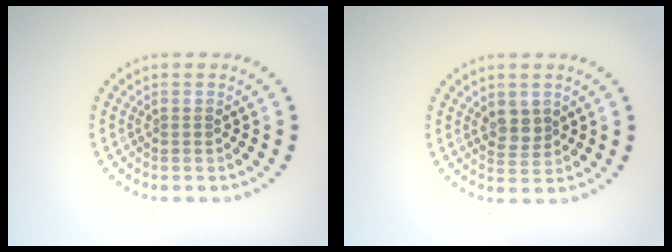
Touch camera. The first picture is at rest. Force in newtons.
{"total": 2.0, "press": 1.9, "slide": 0.8}